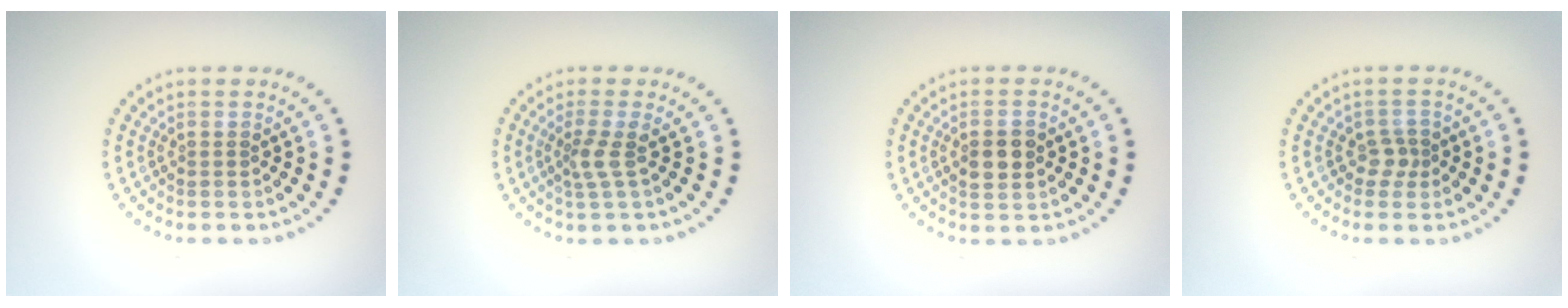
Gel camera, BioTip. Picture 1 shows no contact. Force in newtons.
{"total": 1.9, "press": 1.4, "slide": 1.3}
{"total": 2.5, "press": 2.5, "slide": 0.2}
{"total": 1.6, "press": 1.3, "slide": 0.9}